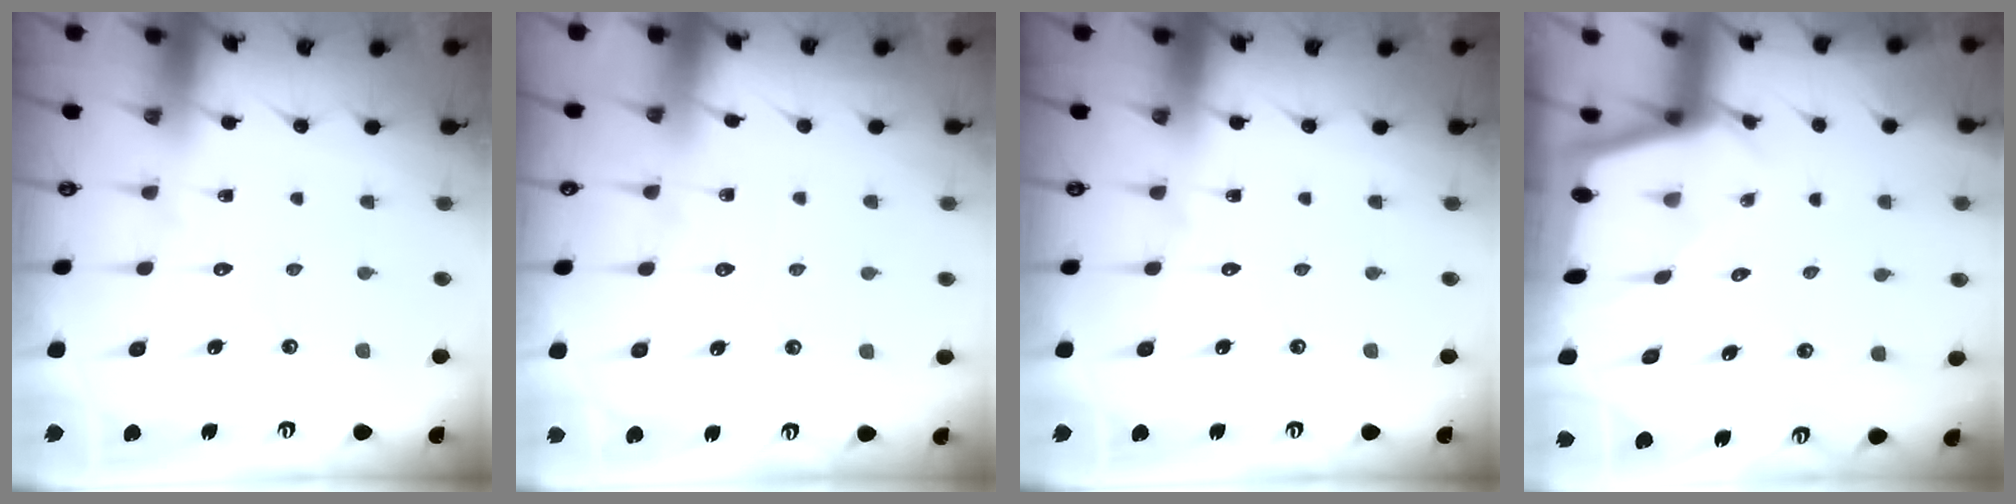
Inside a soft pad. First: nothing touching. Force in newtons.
{"total": 1.6, "press": 1.6, "slide": 0.3}
{"total": 0.0}
{"total": 1.7, "press": 1.6, "slide": 0.2}